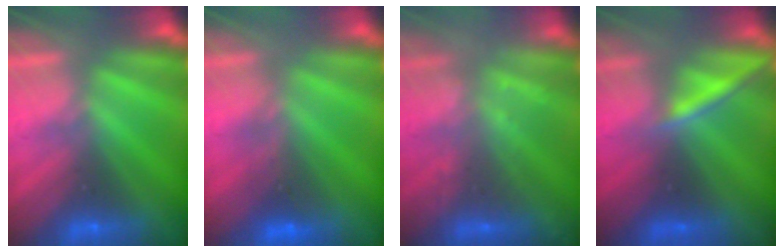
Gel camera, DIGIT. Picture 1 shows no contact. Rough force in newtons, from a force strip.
{"total": 1.6}
{"total": 2.2}
{"total": 2.2}